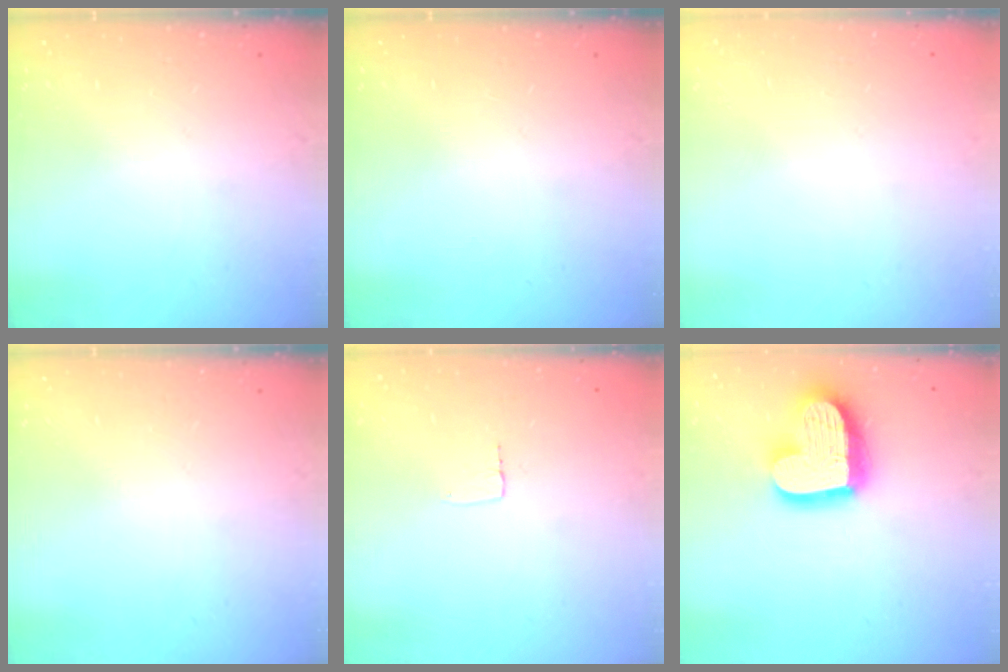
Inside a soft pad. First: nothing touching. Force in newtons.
{"total": 0.0}
{"total": 0.0}
{"total": 0.0}
{"total": 2.7, "press": 2.7, "slide": 0.1}
{"total": 20.5, "press": 20.4, "slide": 1.5}